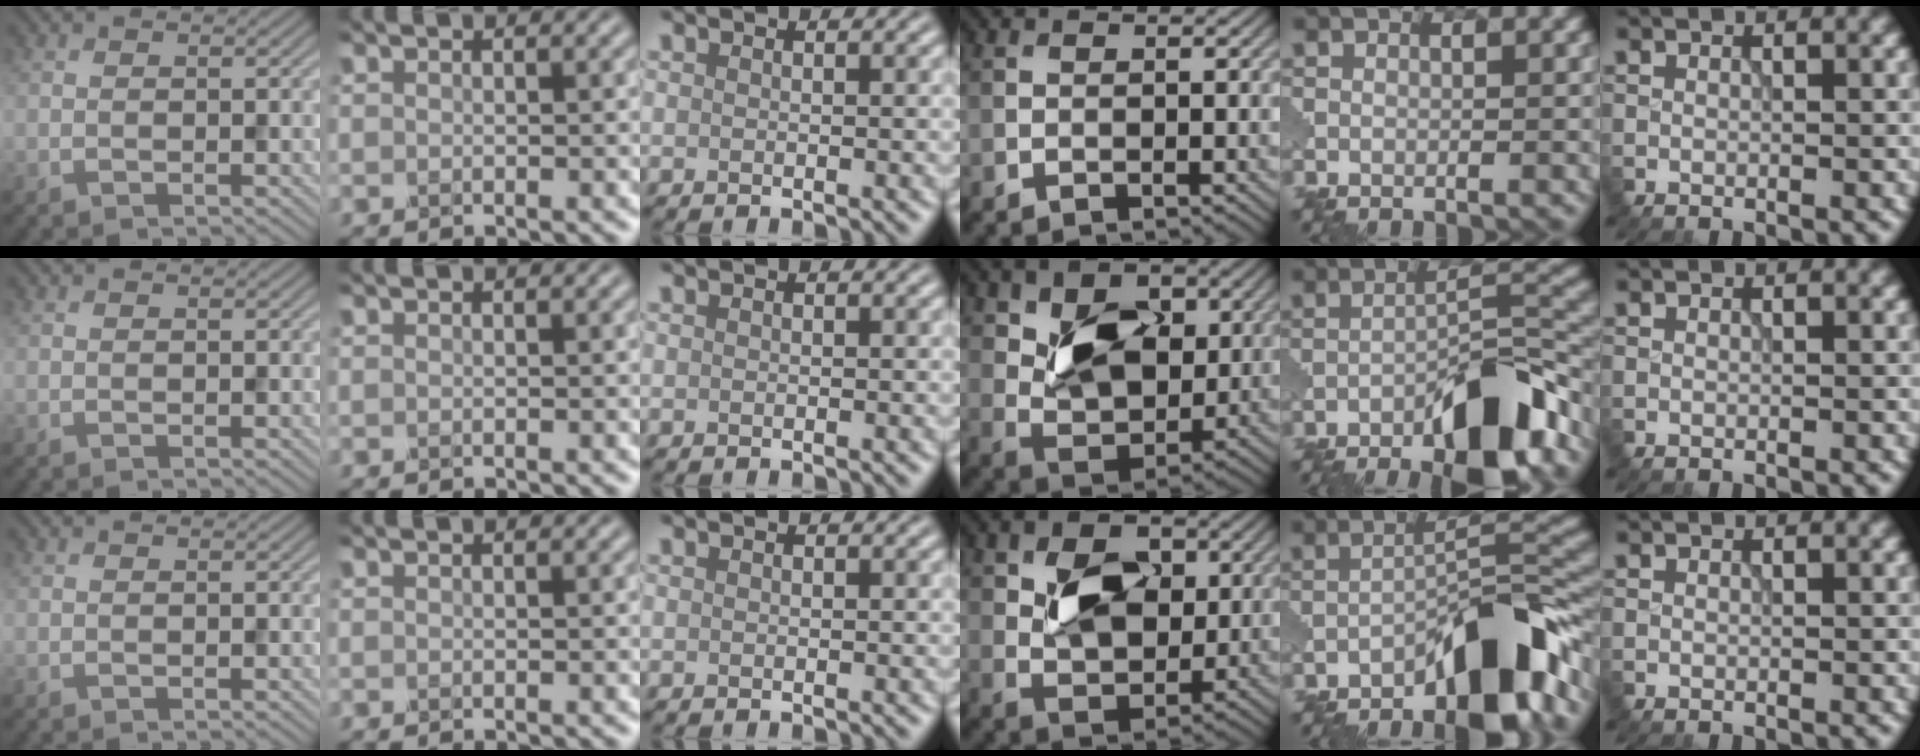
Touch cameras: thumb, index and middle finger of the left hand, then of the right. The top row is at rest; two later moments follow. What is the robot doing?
{"motion": "insert", "object": "pin"}